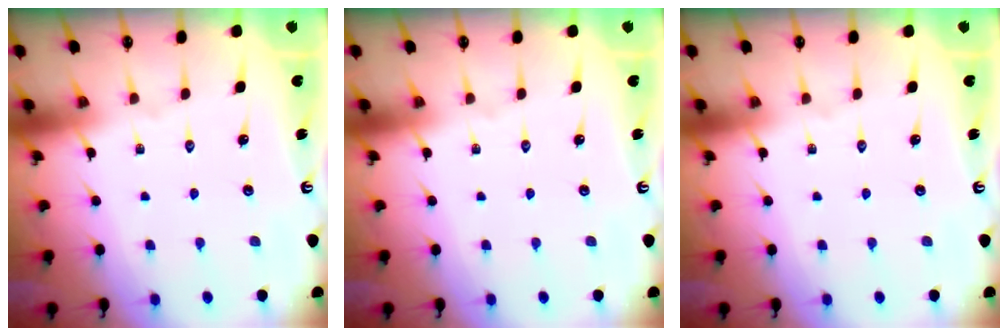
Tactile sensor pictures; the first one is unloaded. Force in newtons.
{"total": 0.0}
{"total": 0.0}